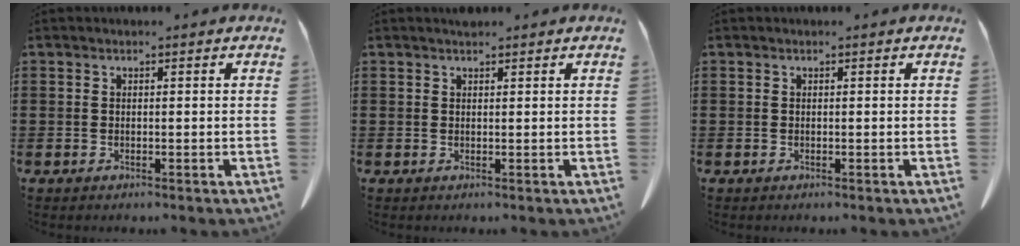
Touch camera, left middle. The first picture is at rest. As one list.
[{"total": 0.8, "force": [0.8, 0.1, 0.2], "torque": [-0.007, -0.002, 0.016]}, {"total": 0.0}]